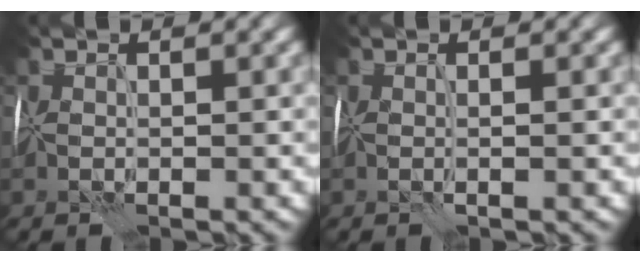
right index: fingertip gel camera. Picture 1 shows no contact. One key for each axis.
{"total": 0.5, "fx": -0.3, "fy": -0.3, "fz": 0.2, "tx": -0.001, "ty": -0.002, "tz": -0.008}